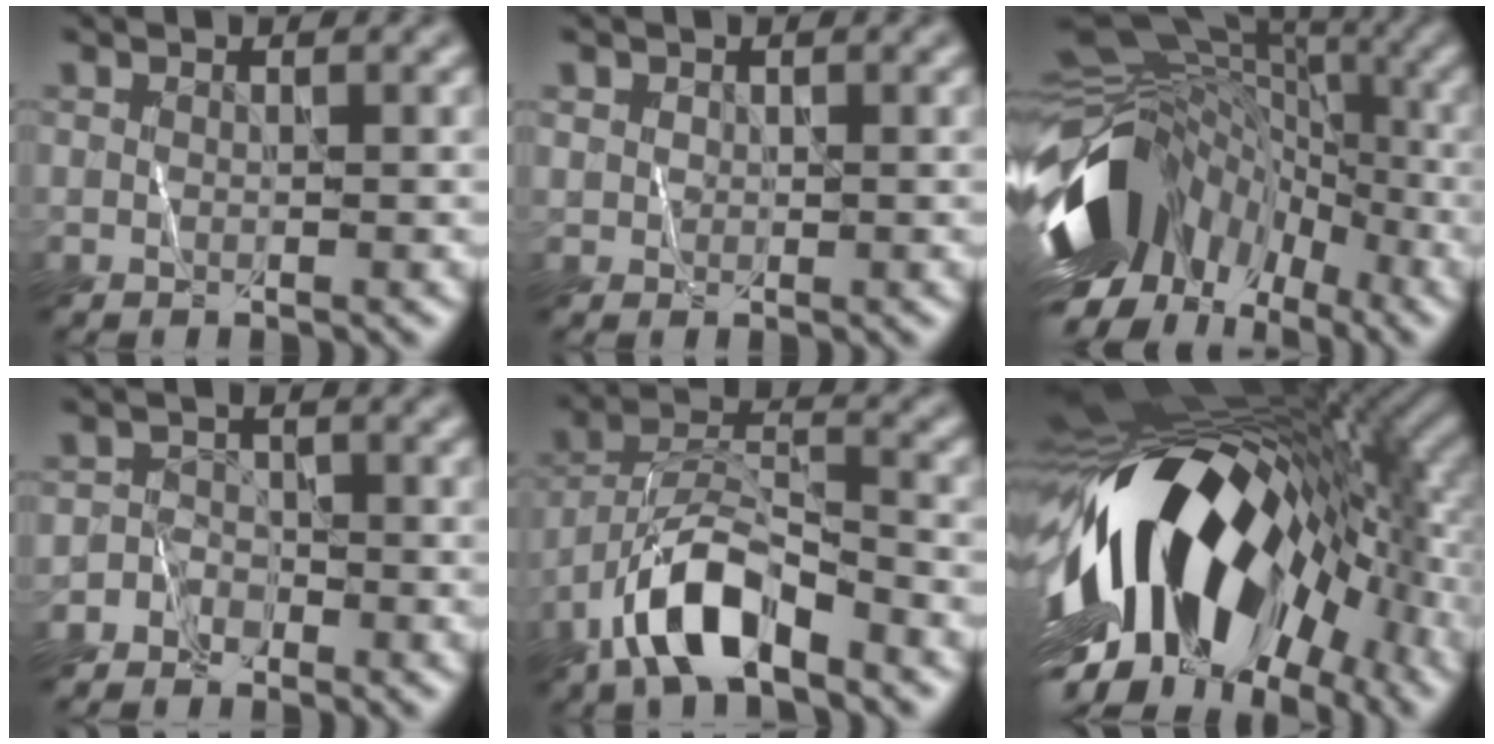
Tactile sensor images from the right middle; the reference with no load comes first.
{"total": 0.8, "force": [0.3, 0.7, -0.3], "torque": [0.015, -0.002, 0.006]}
{"total": 14.5, "force": [-3.4, 10.9, 9.0], "torque": [-0.184, 0.005, -0.064]}
{"total": 2.0, "force": [-1.4, 1.5, 0.0], "torque": [0.016, 0.012, -0.034]}
{"total": 7.4, "force": [-4.7, 2.7, 5.0], "torque": [-0.086, 0.008, -0.090]}
{"total": 17.2, "force": [-3.1, 9.5, 14.0], "torque": [-0.233, 0.012, -0.070]}